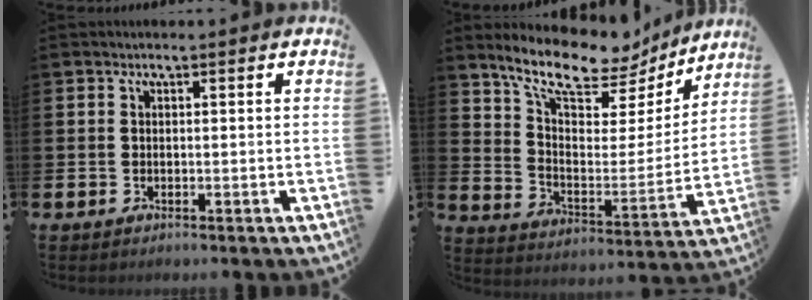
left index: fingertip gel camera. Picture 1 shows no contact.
{"total": 11.9, "force": [10.2, 4.0, 4.6], "torque": [-0.115, -0.066, 0.173]}